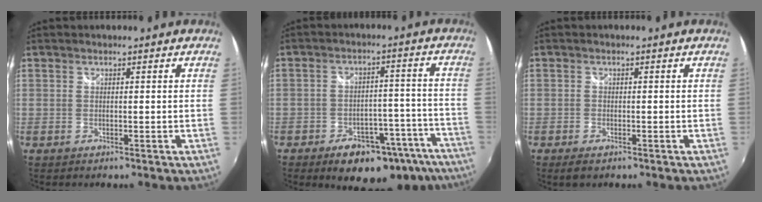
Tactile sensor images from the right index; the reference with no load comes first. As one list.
[{"total": 17.0, "force": [-12.1, 8.3, 8.6], "torque": [-0.128, 0.019, -0.137]}, {"total": 2.4, "force": [-1.7, 1.1, 1.3], "torque": [-0.028, -0.010, -0.030]}]